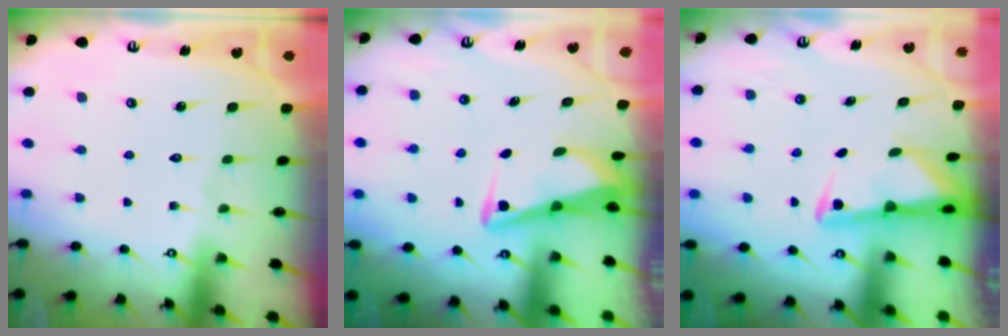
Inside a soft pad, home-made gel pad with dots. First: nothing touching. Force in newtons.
{"total": 3.8, "press": 3.7, "slide": 0.4}
{"total": 2.8, "press": 2.7, "slide": 0.7}